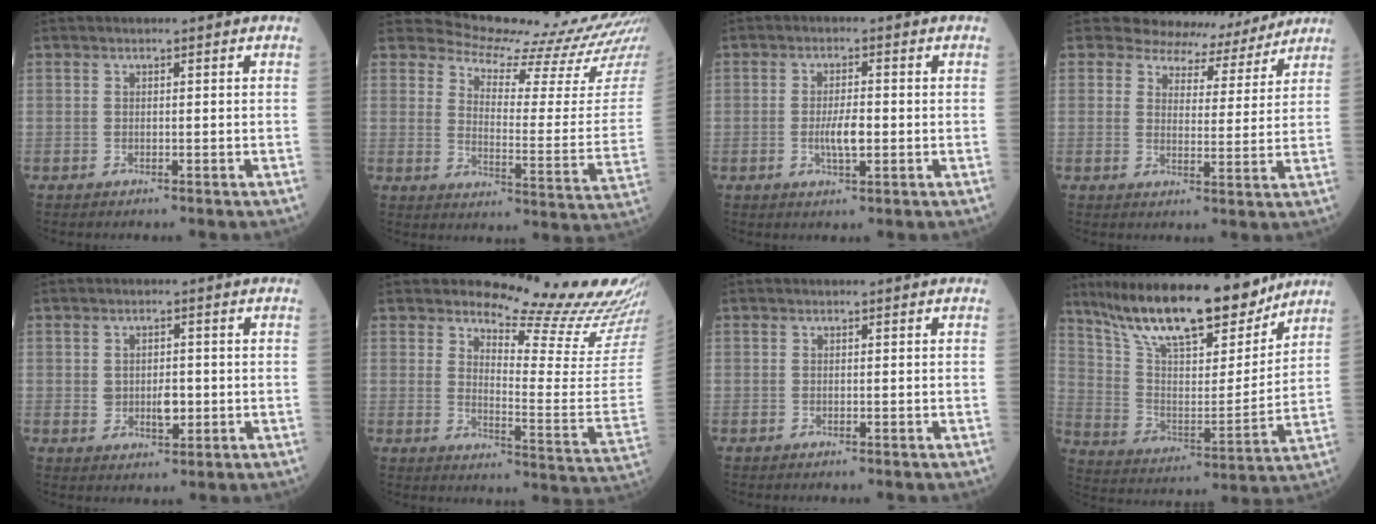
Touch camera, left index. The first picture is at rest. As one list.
[{"total": 16.4, "force": [16.1, -1.3, 2.4], "torque": [-0.036, -0.130, 0.193]}, {"total": 3.7, "force": [-0.7, 1.0, 3.5], "torque": [-0.063, -0.002, -0.012]}, {"total": 8.3, "force": [7.8, 2.6, -0.4], "torque": [0.020, -0.008, 0.092]}, {"total": 3.4, "force": [-0.3, 2.1, 2.6], "torque": [-0.035, 0.000, 0.002]}, {"total": 17.4, "force": [16.7, 0.3, 4.9], "torque": [-0.064, -0.126, 0.189]}, {"total": 0.0}, {"total": 20.6, "force": [16.7, 5.0, 11.0], "torque": [-0.182, -0.002, 0.285]}]